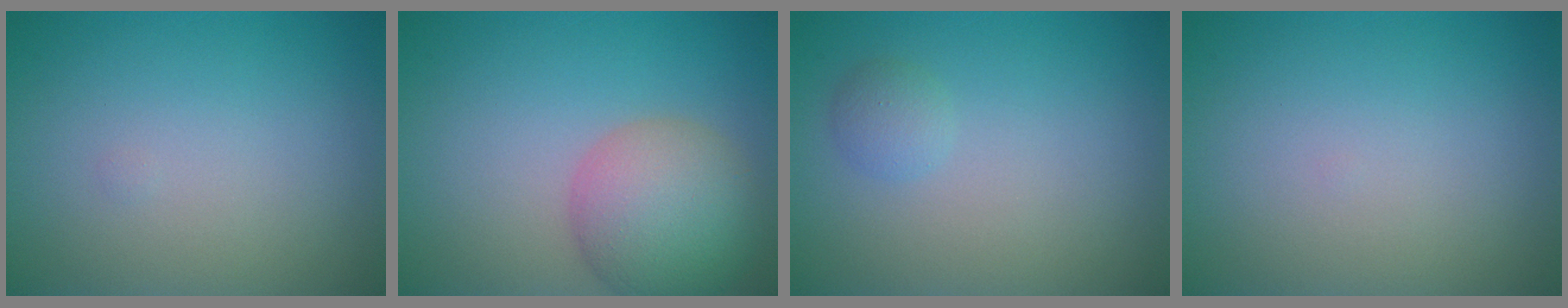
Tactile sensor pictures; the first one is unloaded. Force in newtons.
{"total": 6.7, "press": 6.7, "slide": 0.5}
{"total": 1.2, "press": 1.2, "slide": 0.1}
{"total": 0.0}